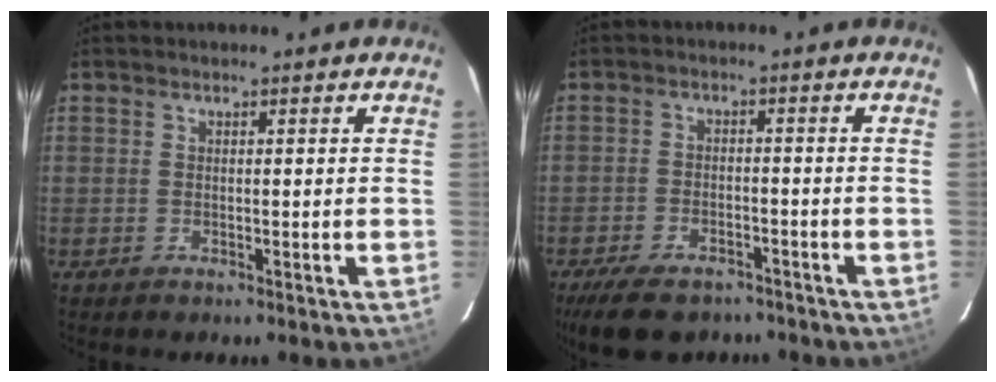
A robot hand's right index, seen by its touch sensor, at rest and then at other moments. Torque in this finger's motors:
{"motor_torque": [0.90, -0.72, 0.40, 0.08]}